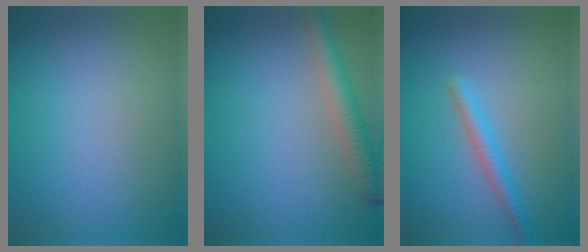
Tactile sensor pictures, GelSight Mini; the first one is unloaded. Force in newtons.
{"total": 3.3, "press": 3.3, "slide": 0.2}
{"total": 2.1, "press": 2.1, "slide": 0.1}